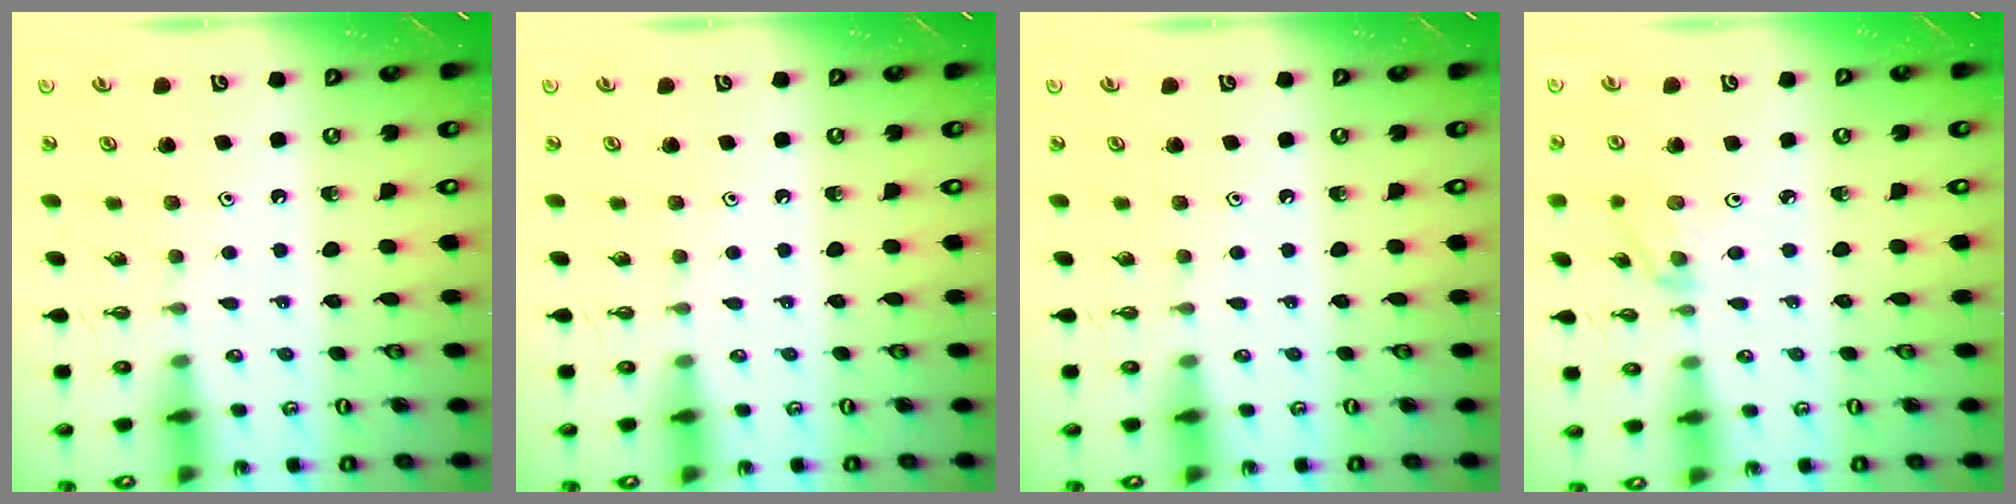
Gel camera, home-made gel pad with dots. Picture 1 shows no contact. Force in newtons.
{"total": 0.0}
{"total": 0.0}
{"total": 2.2, "press": 2.2, "slide": 0.3}